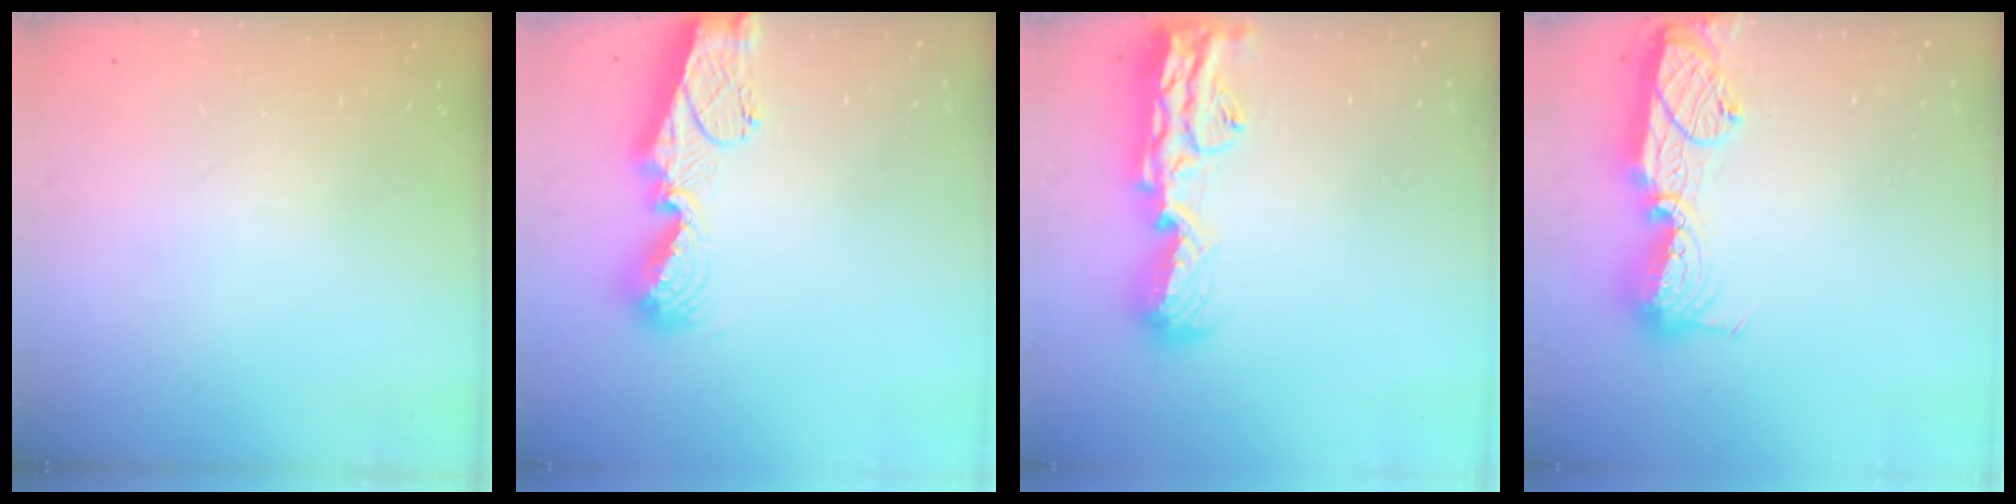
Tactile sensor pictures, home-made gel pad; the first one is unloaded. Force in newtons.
{"total": 12.9, "press": 12.9, "slide": 1.4}
{"total": 18.1, "press": 17.4, "slide": 5.2}
{"total": 14.9, "press": 14.9, "slide": 0.9}